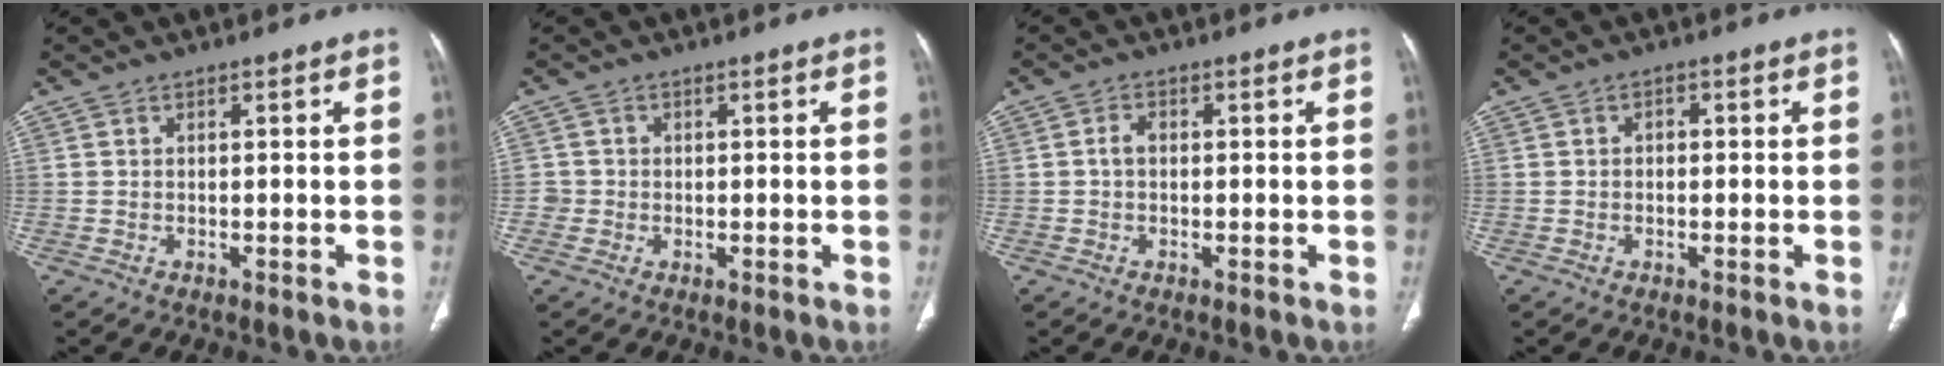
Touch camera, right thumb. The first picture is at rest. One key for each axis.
{"total": 2.0, "fx": -0.3, "fy": 2.0, "fz": -0.1, "tx": 0.018, "ty": 0.009, "tz": -0.010}
{"total": 1.8, "fx": -0.1, "fy": 1.3, "fz": 1.3, "tx": -0.019, "ty": 0.006, "tz": -0.006}
{"total": 1.2, "fx": 0.0, "fy": 0.9, "fz": 0.7, "tx": -0.002, "ty": 0.006, "tz": -0.005}